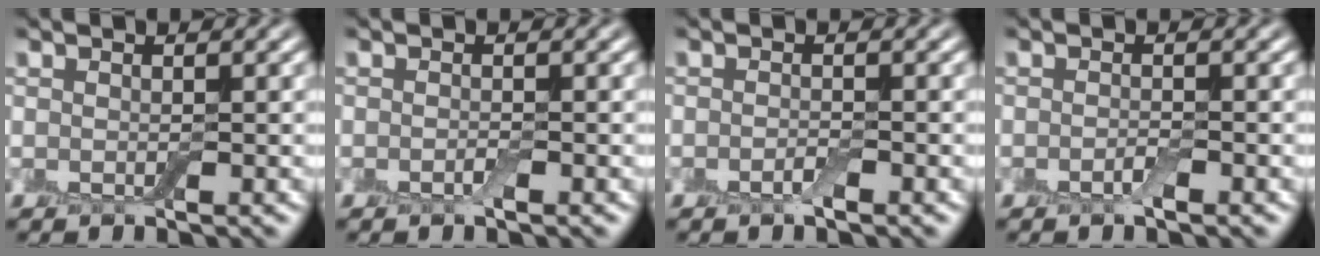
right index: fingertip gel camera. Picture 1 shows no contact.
{"total": 0.6, "force": [-0.4, 0.2, 0.5], "torque": [-0.011, 0.000, -0.006]}
{"total": 1.0, "force": [-0.6, 0.3, 0.7], "torque": [-0.015, 0.000, -0.011]}
{"total": 1.0, "force": [-0.6, 0.3, 0.7], "torque": [-0.016, 0.000, -0.011]}